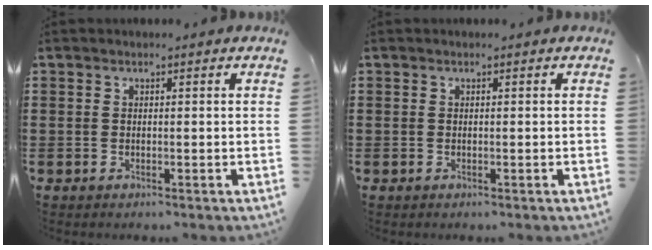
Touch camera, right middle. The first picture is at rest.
{"total": 0.0}